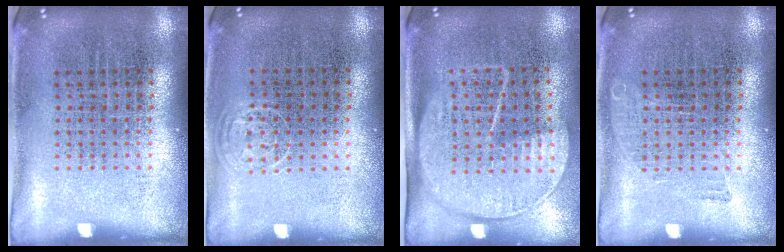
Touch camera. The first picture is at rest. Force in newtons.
{"total": 0.8, "press": 0.6, "slide": 0.5}
{"total": 1.8, "press": 1.4, "slide": 1.0}
{"total": 0.7, "press": 0.7, "slide": 0.2}